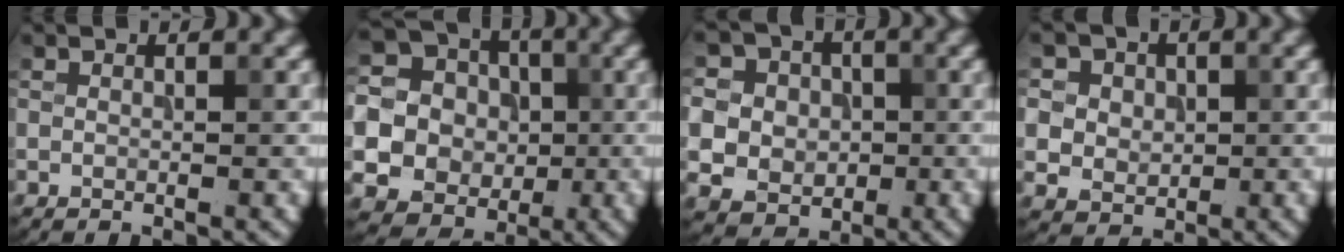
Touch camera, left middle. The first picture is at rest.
{"total": 16.7, "force": [-1.4, 16.0, 4.8], "torque": [-0.147, 0.010, -0.052]}
{"total": 10.0, "force": [0.1, 9.5, 3.2], "torque": [-0.094, 0.017, -0.005]}
{"total": 6.6, "force": [2.4, 5.5, 2.8], "torque": [-0.053, 0.020, 0.026]}